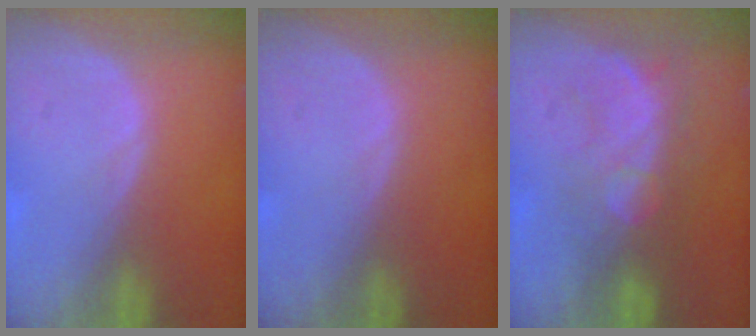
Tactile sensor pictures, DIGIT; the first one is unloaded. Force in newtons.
{"total": 0.0}
{"total": 8.3, "press": 7.6, "slide": 3.3}